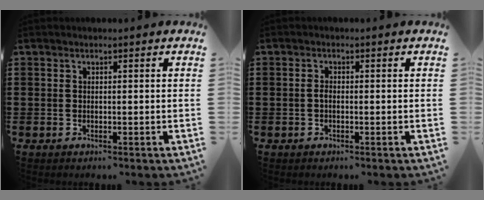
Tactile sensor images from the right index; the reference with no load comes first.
{"total": 1.1, "force": [-0.3, 0.4, 1.0], "torque": [-0.027, -0.005, -0.008]}